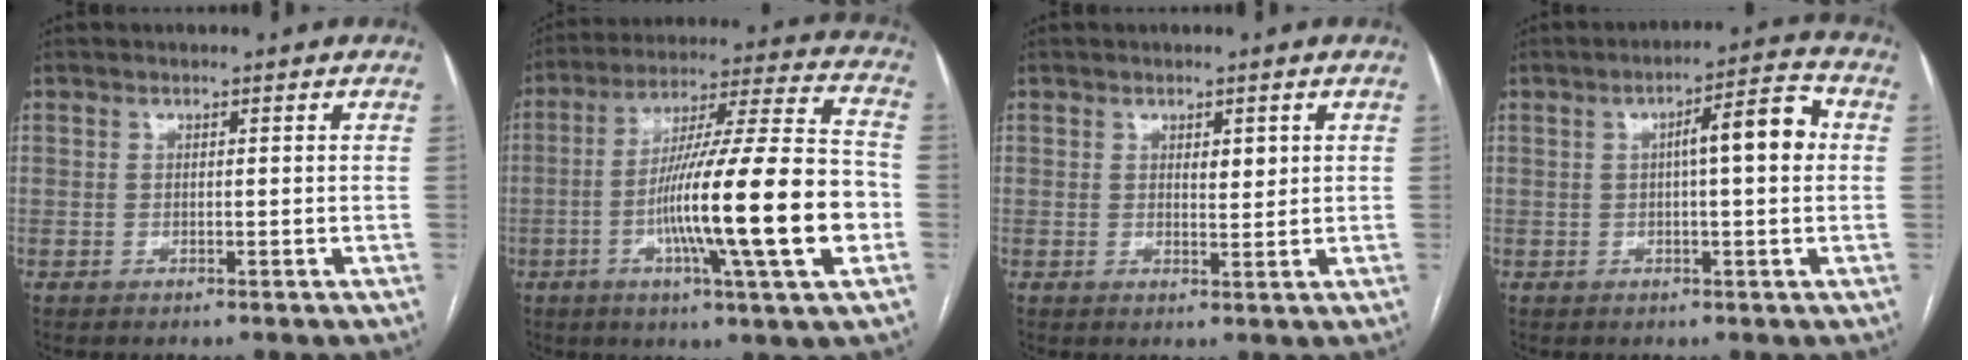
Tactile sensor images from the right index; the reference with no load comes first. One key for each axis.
{"total": 21.7, "fx": -5.2, "fy": 0.4, "fz": 21.1, "tx": -0.338, "ty": -0.006, "tz": -0.089}
{"total": 2.1, "fx": 0.8, "fy": 0.9, "fz": 1.7, "tx": -0.024, "ty": -0.004, "tz": 0.013}
{"total": 7.6, "fx": 0.9, "fy": 1.3, "fz": 7.4, "tx": -0.108, "ty": 0.025, "tz": 0.010}